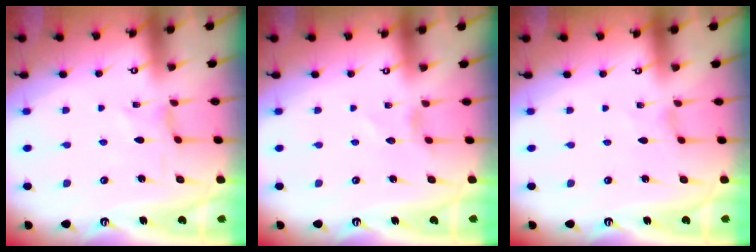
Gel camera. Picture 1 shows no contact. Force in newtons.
{"total": 0.9, "press": 0.9, "slide": 0.1}
{"total": 0.0}